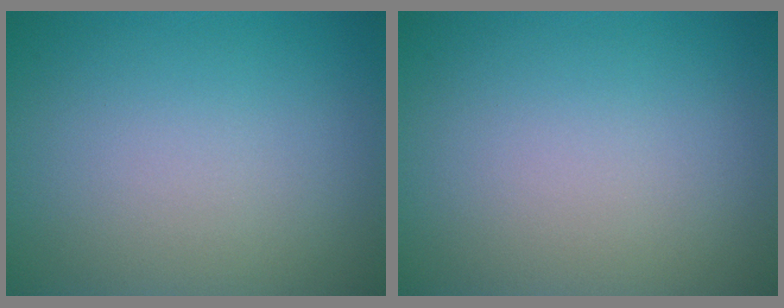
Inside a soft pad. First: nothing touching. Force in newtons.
{"total": 0.0}